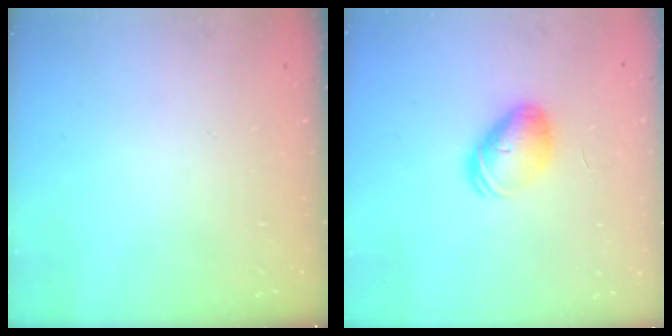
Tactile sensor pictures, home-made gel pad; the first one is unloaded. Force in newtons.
{"total": 9.0, "press": 8.9, "slide": 1.4}